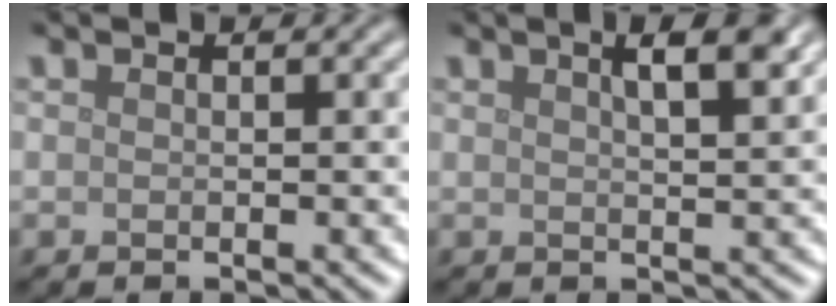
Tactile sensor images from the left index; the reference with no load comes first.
{"total": 4.4, "force": [2.3, 1.5, 3.4], "torque": [-0.022, 0.018, 0.015]}